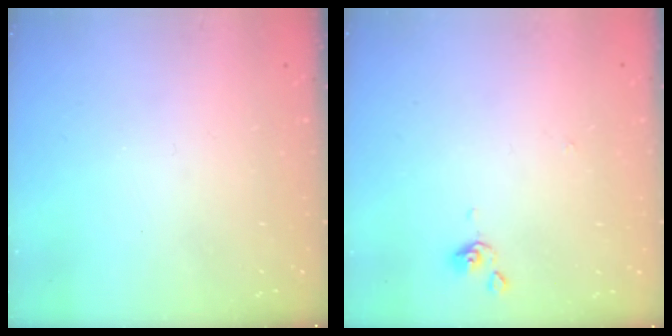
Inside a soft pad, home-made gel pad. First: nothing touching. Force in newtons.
{"total": 0.0}